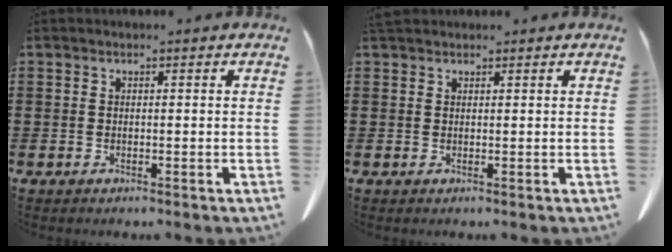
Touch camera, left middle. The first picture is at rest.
{"total": 1.4, "force": [1.3, 0.6, 0.3], "torque": [-0.010, 0.001, 0.026]}